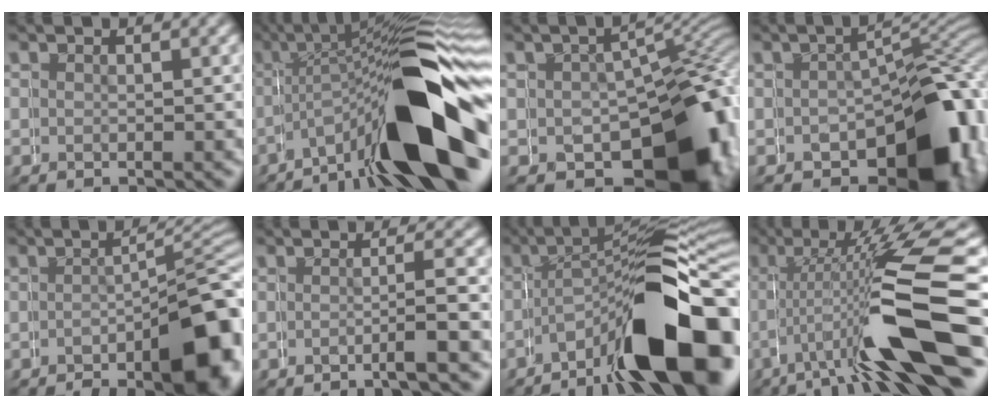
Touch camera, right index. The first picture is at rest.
{"total": 15.7, "force": [-4.5, 4.6, 14.3], "torque": [-0.200, 0.021, -0.070]}
{"total": 15.1, "force": [-4.6, 9.3, 11.0], "torque": [-0.159, -0.041, -0.045]}
{"total": 11.6, "force": [-4.3, 6.4, 8.7], "torque": [-0.120, -0.011, -0.056]}
{"total": 10.2, "force": [-5.2, 3.2, 8.2], "torque": [-0.075, 0.006, -0.072]}
{"total": 2.2, "force": [-0.8, -1.7, 1.1], "torque": [-0.010, 0.010, -0.017]}
{"total": 15.0, "force": [-6.1, 6.0, 12.3], "torque": [-0.165, 0.008, -0.093]}
{"total": 9.3, "force": [-1.8, 1.1, 9.1], "torque": [-0.154, 0.008, -0.024]}